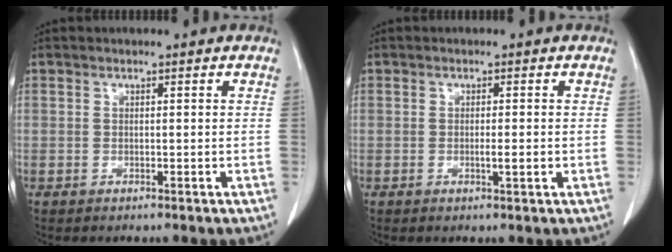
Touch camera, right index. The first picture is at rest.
{"total": 1.8, "force": [-0.5, 0.0, 1.7], "torque": [-0.031, -0.002, -0.008]}